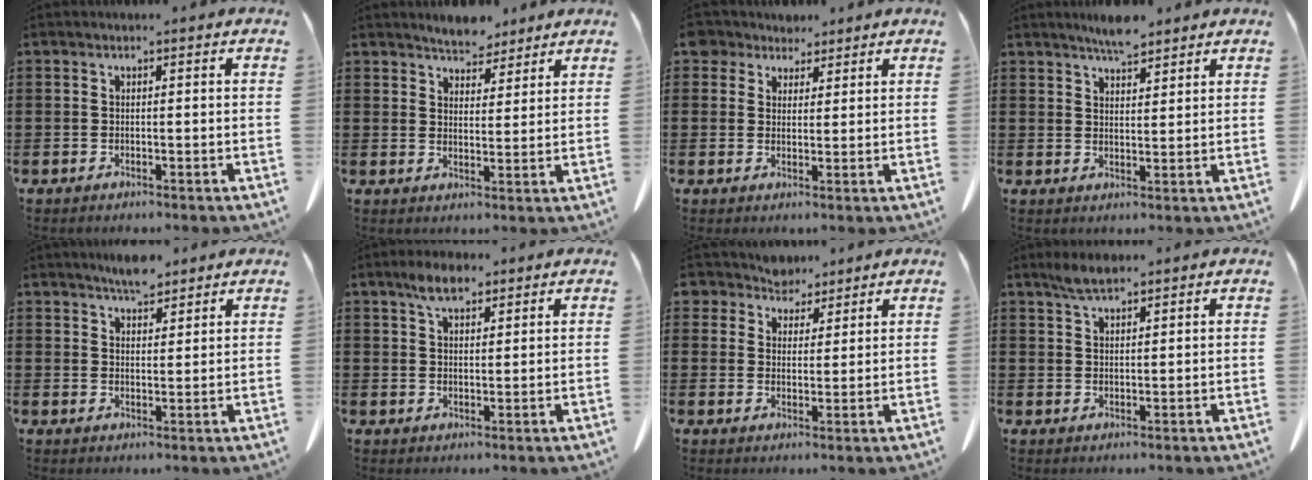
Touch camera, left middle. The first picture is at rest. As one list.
[{"total": 4.5, "force": [4.3, 1.0, 0.2], "torque": [-0.018, -0.011, 0.083]}, {"total": 4.2, "force": [3.3, 2.4, 0.7], "torque": [-0.022, 0.004, 0.062]}, {"total": 4.3, "force": [4.0, 0.7, 1.4], "torque": [-0.037, -0.008, 0.073]}, {"total": 4.4, "force": [4.1, 1.0, 1.2], "torque": [-0.033, -0.008, 0.077]}, {"total": 5.0, "force": [3.6, 1.9, 2.9], "torque": [-0.064, 0.005, 0.066]}, {"total": 4.9, "force": [4.4, 2.2, 0.1], "torque": [-0.028, -0.013, 0.080]}, {"total": 3.4, "force": [2.6, 0.8, 2.0], "torque": [-0.045, 0.005, 0.047]}]